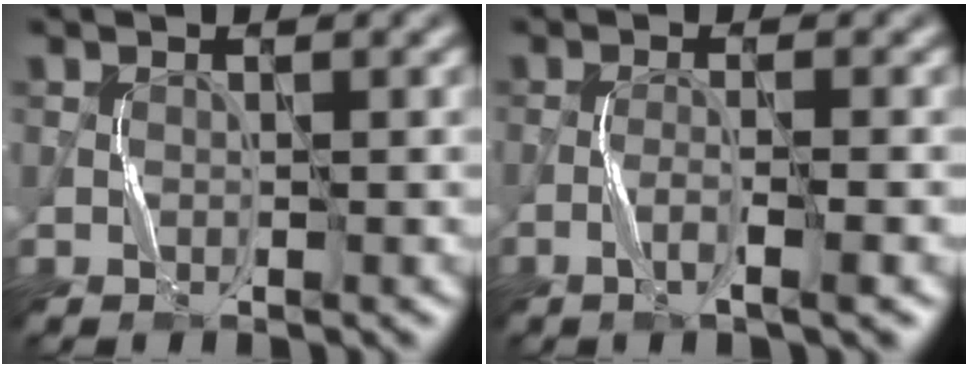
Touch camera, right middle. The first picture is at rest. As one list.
[{"total": 2.2, "force": [-1.1, 0.0, 1.9], "torque": [-0.036, 0.006, -0.025]}]